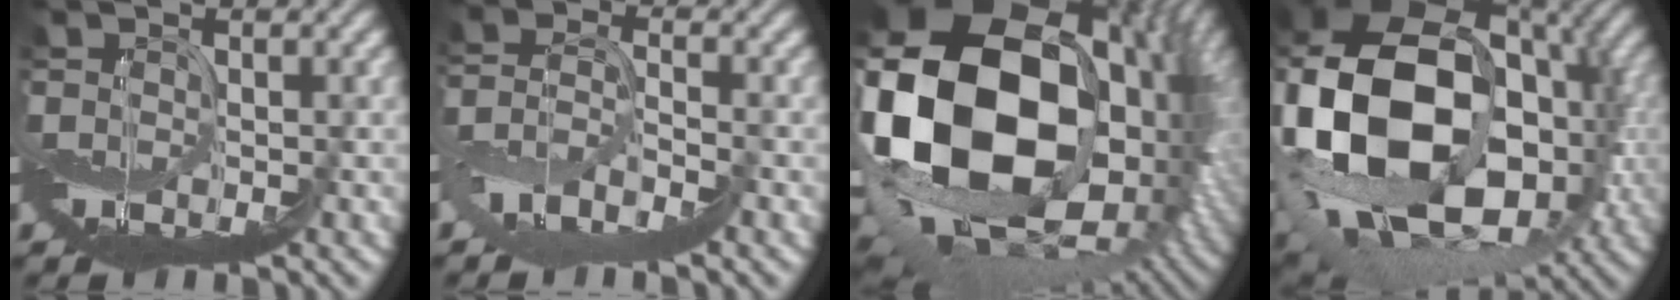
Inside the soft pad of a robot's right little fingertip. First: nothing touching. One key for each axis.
{"total": 3.1, "fx": -2.9, "fy": -1.2, "fz": 0.1, "tx": -0.039, "ty": 0.006, "tz": -0.068}
{"total": 16.1, "fx": 1.4, "fy": 11.2, "fz": 11.5, "tx": -0.286, "ty": -0.018, "tz": 0.044}
{"total": 14.0, "fx": 1.3, "fy": 10.0, "fz": 9.7, "tx": -0.248, "ty": -0.010, "tz": 0.047}